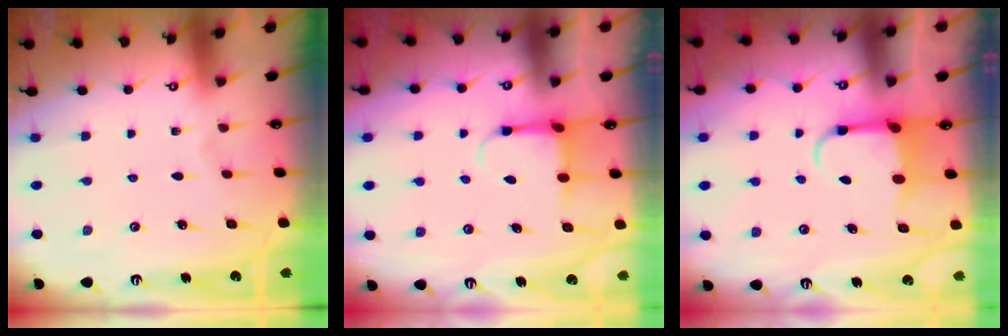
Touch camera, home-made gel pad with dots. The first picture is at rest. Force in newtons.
{"total": 3.9, "press": 3.7, "slide": 1.2}
{"total": 4.0, "press": 3.8, "slide": 1.1}